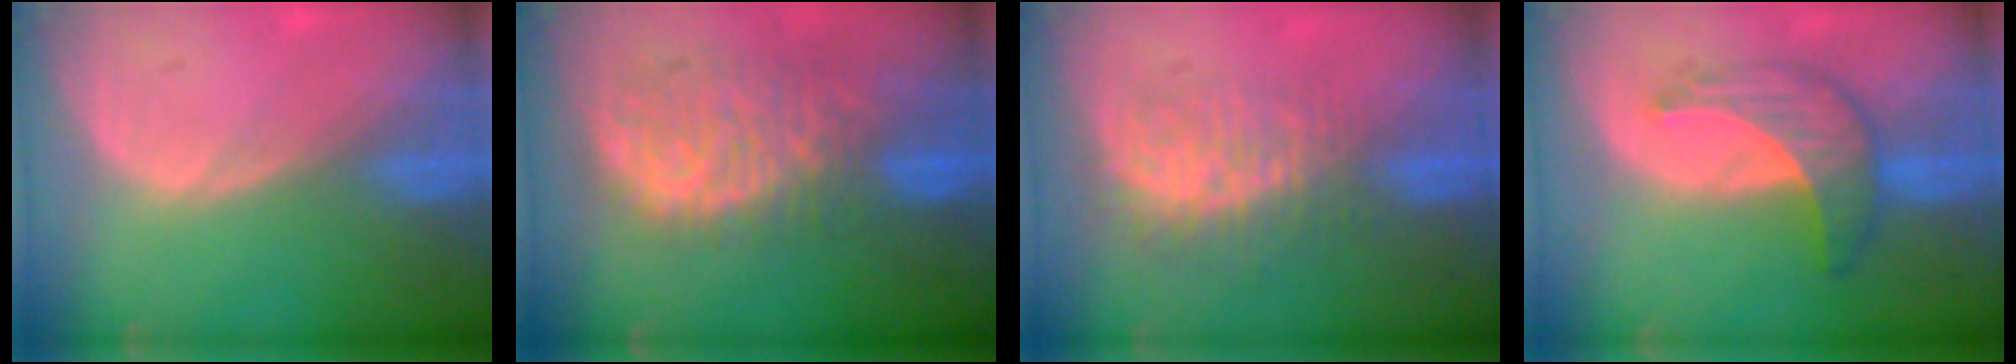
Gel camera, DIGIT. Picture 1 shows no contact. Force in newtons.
{"total": 11.0, "press": 9.5, "slide": 5.5}
{"total": 8.6, "press": 7.4, "slide": 4.4}
{"total": 6.9, "press": 6.6, "slide": 2.0}